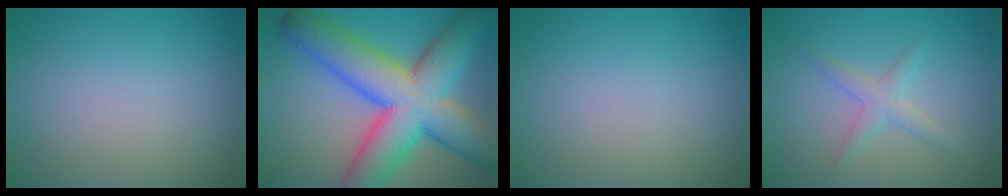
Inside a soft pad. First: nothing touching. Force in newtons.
{"total": 14.1, "press": 14.1, "slide": 0.4}
{"total": 0.0}
{"total": 2.0, "press": 2.0, "slide": 0.0}